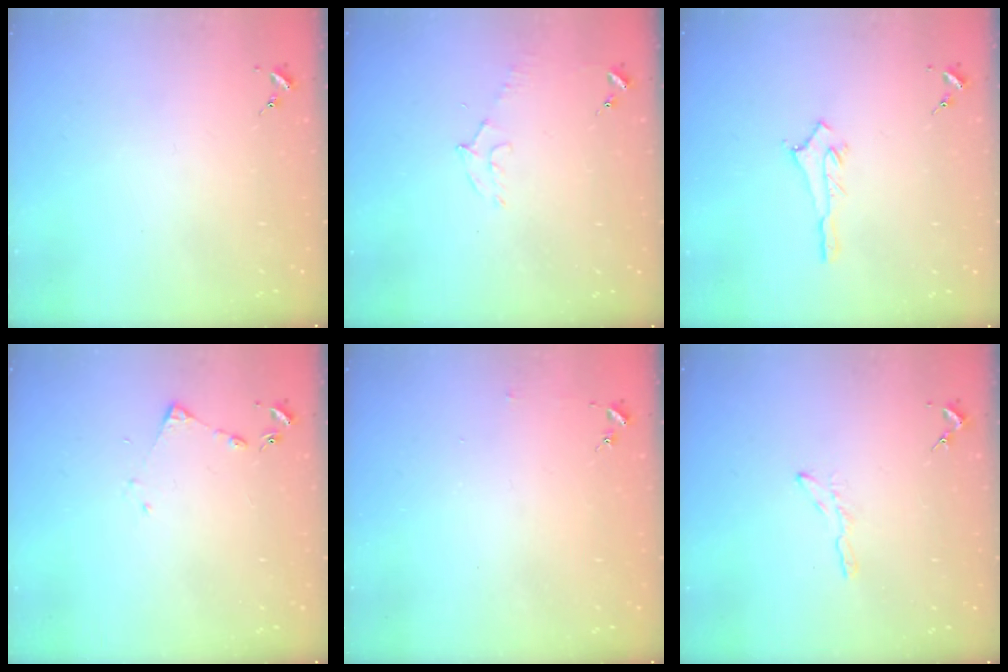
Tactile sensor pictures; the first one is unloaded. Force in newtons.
{"total": 7.3, "press": 7.2, "slide": 0.9}
{"total": 2.9, "press": 2.8, "slide": 0.4}
{"total": 4.1, "press": 4.1, "slide": 0.5}
{"total": 2.5, "press": 2.5, "slide": 0.2}
{"total": 3.8, "press": 3.7, "slide": 0.4}